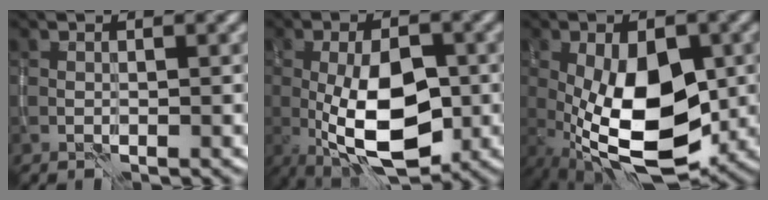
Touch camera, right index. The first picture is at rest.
{"total": 9.5, "force": [-2.2, 4.2, 8.2], "torque": [-0.151, -0.003, -0.039]}
{"total": 10.4, "force": [-1.4, 5.3, 8.8], "torque": [-0.169, -0.020, -0.015]}